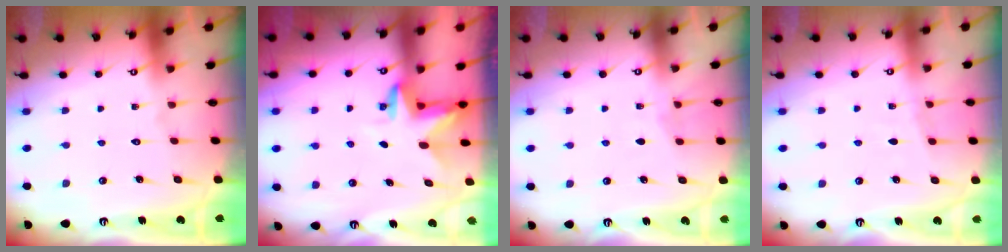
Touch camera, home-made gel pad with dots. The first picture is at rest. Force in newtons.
{"total": 3.2, "press": 3.2, "slide": 0.1}
{"total": 2.1, "press": 2.1, "slide": 0.3}
{"total": 2.5, "press": 2.4, "slide": 0.4}